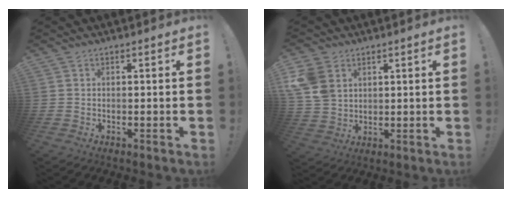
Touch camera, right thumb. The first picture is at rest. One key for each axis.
{"total": 6.8, "fx": 3.0, "fy": 5.1, "fz": 3.4, "tx": -0.072, "ty": -0.006, "tz": 0.059}